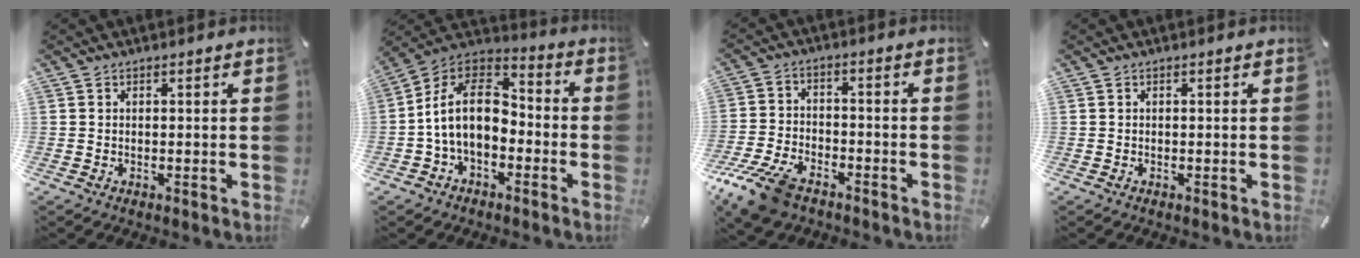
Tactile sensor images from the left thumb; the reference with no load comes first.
{"total": 14.6, "force": [-2.5, 9.8, 10.5], "torque": [-0.229, 0.020, -0.053]}
{"total": 10.9, "force": [-7.6, 5.2, 5.8], "torque": [-0.128, 0.031, -0.146]}
{"total": 0.0}